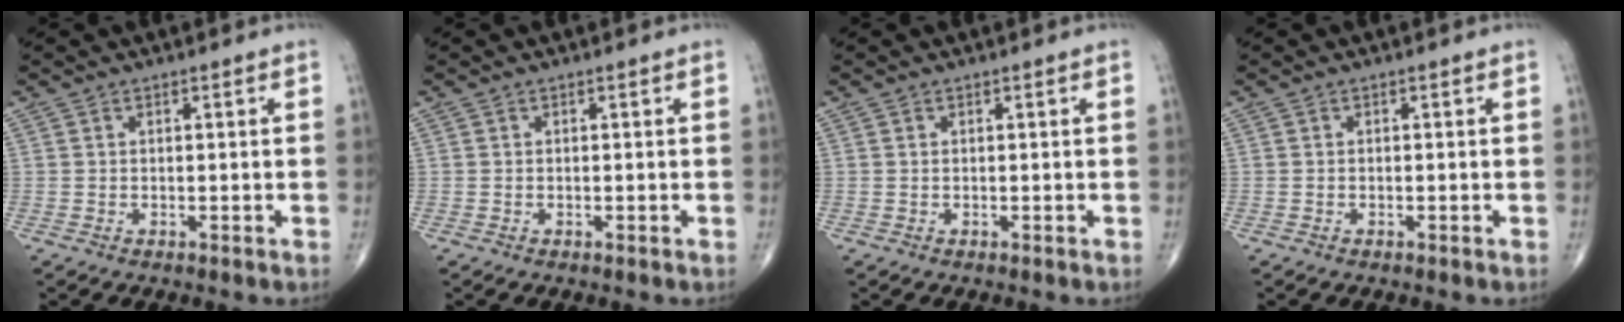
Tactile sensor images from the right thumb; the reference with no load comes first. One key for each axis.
{"total": 0.0}
{"total": 0.0}
{"total": 0.0}